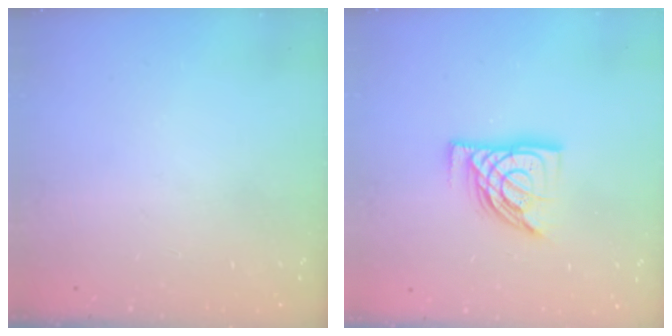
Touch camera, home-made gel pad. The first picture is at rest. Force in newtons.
{"total": 11.3, "press": 11.3, "slide": 1.3}